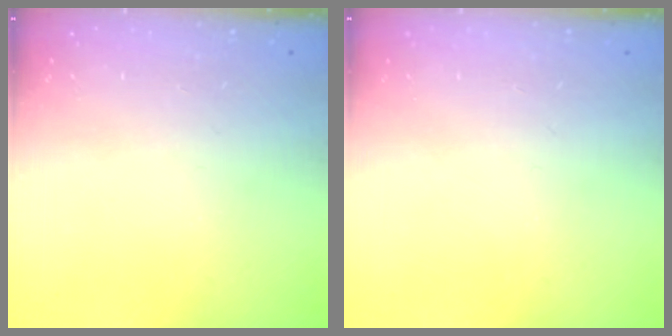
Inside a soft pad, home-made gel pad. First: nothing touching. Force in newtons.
{"total": 0.0}